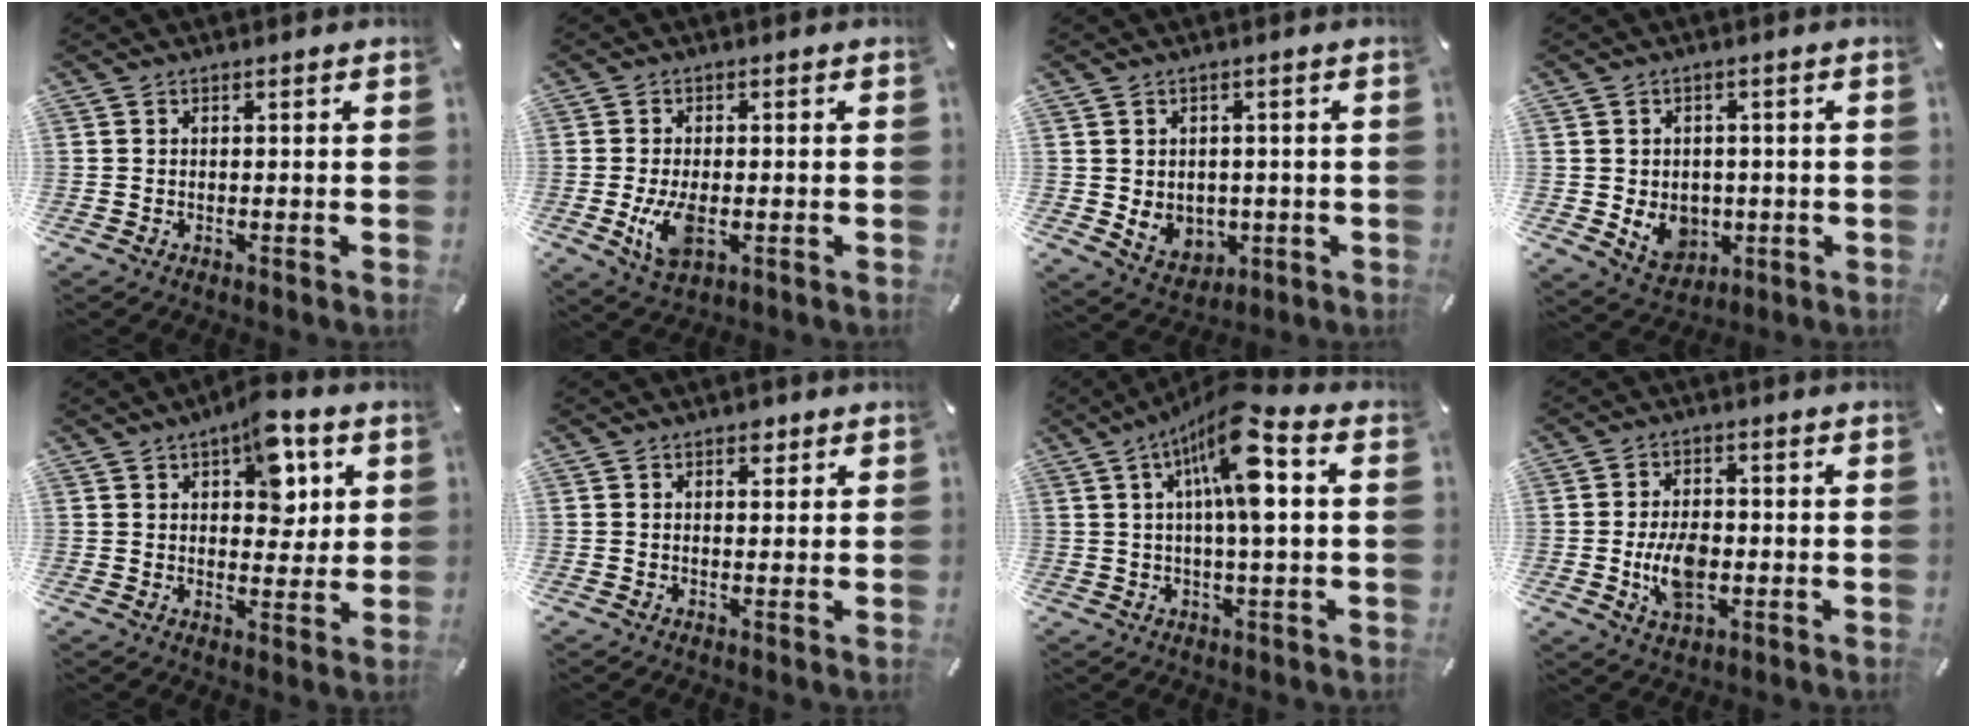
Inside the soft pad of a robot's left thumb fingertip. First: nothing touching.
{"total": 7.5, "force": [-1.4, 4.2, 6.0], "torque": [-0.130, -0.009, -0.026]}
{"total": 5.7, "force": [0.0, 5.3, 2.0], "torque": [-0.033, -0.008, 0.000]}
{"total": 7.3, "force": [-1.1, 6.4, 3.3], "torque": [-0.058, 0.002, -0.017]}
{"total": 10.2, "force": [4.9, 5.7, 6.9], "torque": [-0.073, -0.022, 0.079]}
{"total": 2.0, "force": [1.1, 1.4, 1.0], "torque": [-0.005, -0.003, 0.016]}
{"total": 14.2, "force": [4.0, 3.2, 13.2], "torque": [-0.244, -0.007, 0.060]}
{"total": 8.6, "force": [-1.4, 5.4, 6.6], "torque": [-0.127, -0.004, -0.027]}